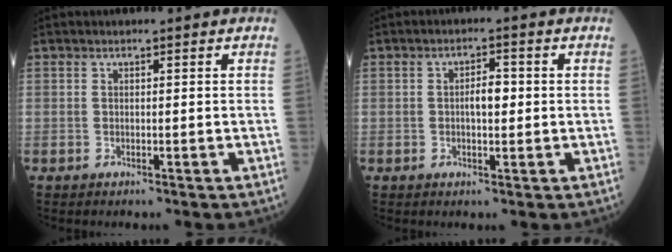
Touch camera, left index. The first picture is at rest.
{"total": 3.1, "force": [0.0, 1.1, 2.8], "torque": [-0.046, 0.006, 0.000]}